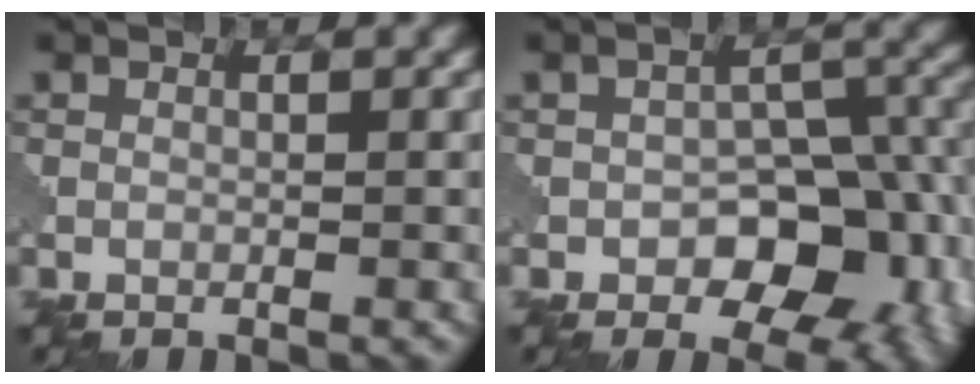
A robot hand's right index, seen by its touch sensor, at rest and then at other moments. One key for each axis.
{"total": 10.4, "fx": -2.8, "fy": 6.5, "fz": 7.6, "tx": -0.081, "ty": -0.002, "tz": -0.043}